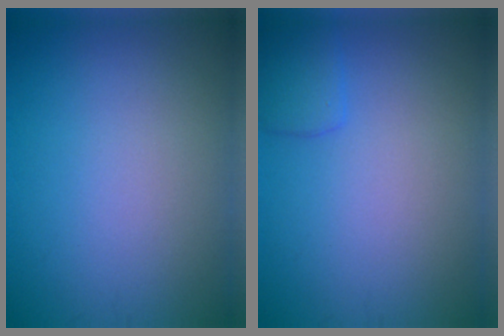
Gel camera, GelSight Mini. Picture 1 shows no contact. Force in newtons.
{"total": 1.7, "press": 1.7, "slide": 0.1}